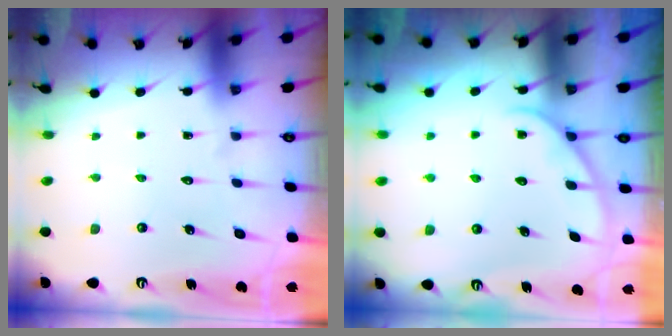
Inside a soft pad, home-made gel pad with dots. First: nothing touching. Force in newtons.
{"total": 2.7, "press": 2.7, "slide": 0.3}